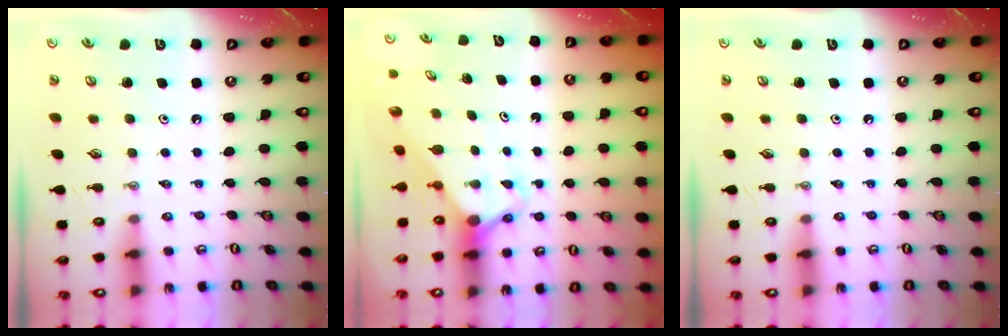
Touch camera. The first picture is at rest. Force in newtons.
{"total": 2.7, "press": 2.7, "slide": 0.2}
{"total": 0.0}